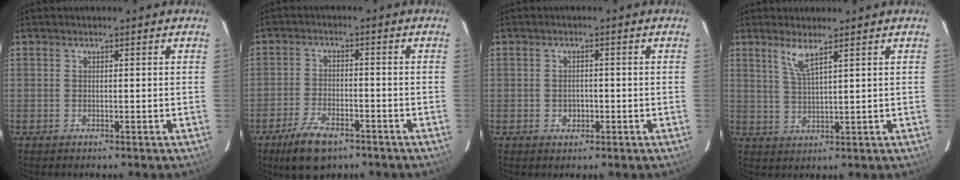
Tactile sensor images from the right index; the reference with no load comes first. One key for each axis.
{"total": 8.7, "fx": -5.9, "fy": 3.7, "fz": 5.2, "tx": -0.121, "ty": -0.008, "tz": -0.102}
{"total": 2.2, "fx": -0.6, "fy": 1.9, "fz": 0.9, "tx": -0.014, "ty": 0.003, "tz": -0.005}
{"total": 4.0, "fx": 2.7, "fy": 0.2, "fz": 3.0, "tx": -0.063, "ty": -0.005, "tz": 0.054}